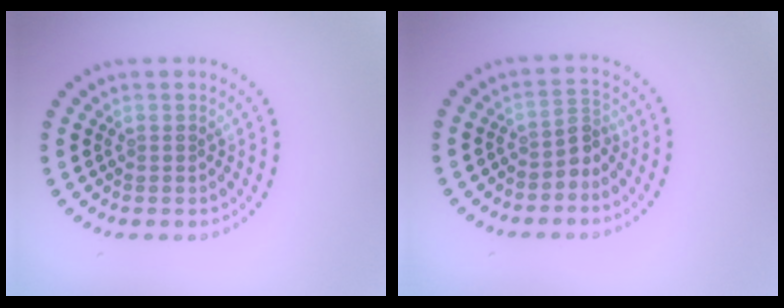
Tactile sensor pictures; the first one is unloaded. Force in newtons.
{"total": 2.1, "press": 1.6, "slide": 1.5}